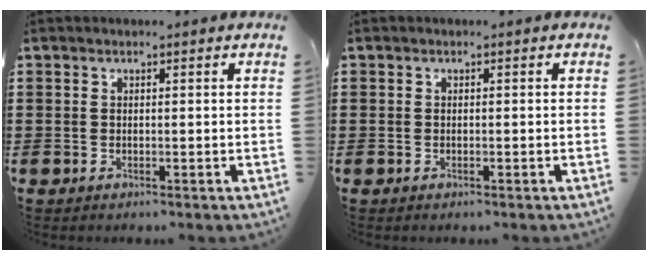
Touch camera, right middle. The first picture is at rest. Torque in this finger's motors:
{"motor_torque": [0.22, 0.15, -0.01, -0.02]}